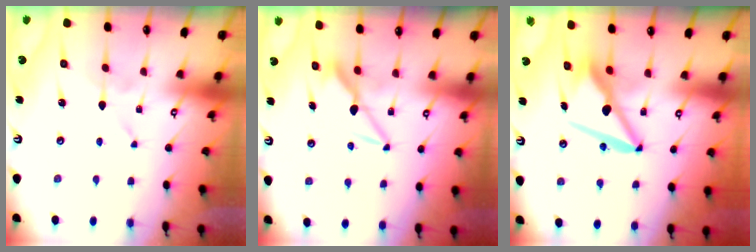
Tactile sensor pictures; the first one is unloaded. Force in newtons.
{"total": 7.7, "press": 7.7, "slide": 0.3}
{"total": 10.5, "press": 10.3, "slide": 1.7}